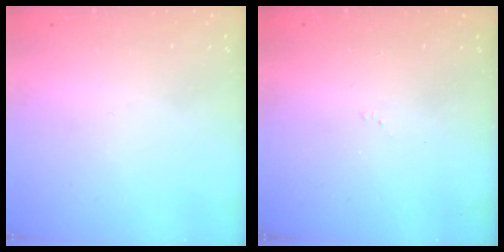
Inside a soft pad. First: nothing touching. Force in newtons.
{"total": 6.4, "press": 6.3, "slide": 0.8}